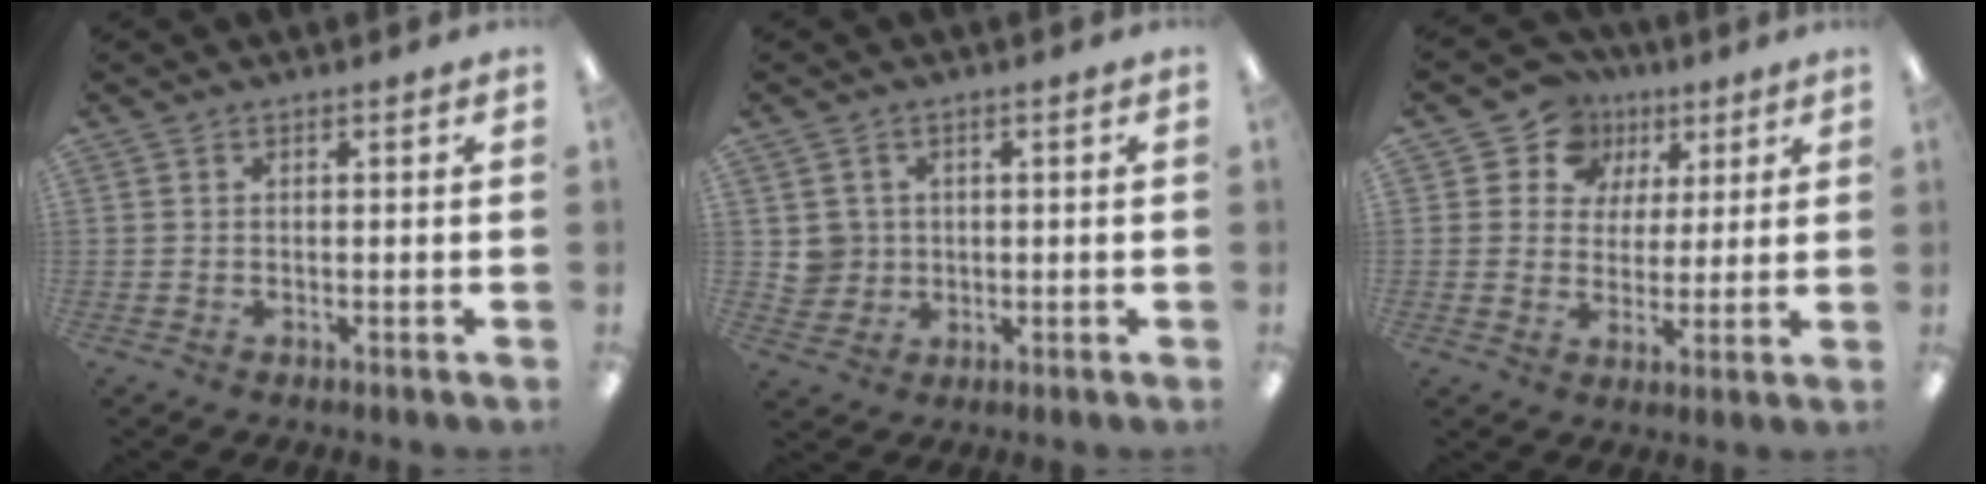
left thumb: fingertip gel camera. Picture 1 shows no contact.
{"total": 4.4, "force": [0.9, 4.3, 0.3], "torque": [-0.005, 0.003, 0.017]}
{"total": 9.7, "force": [5.2, 8.1, 1.2], "torque": [-0.038, -0.036, 0.098]}